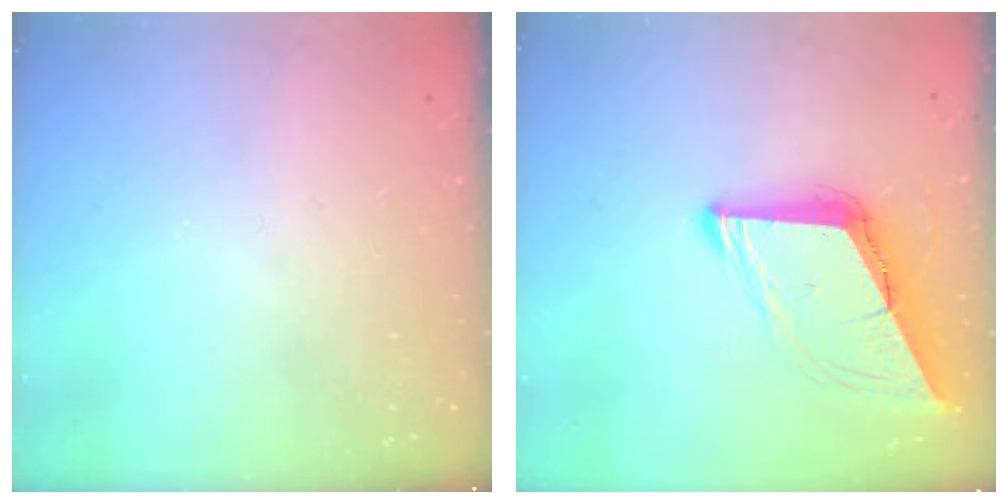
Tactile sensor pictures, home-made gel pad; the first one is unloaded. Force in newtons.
{"total": 9.5, "press": 9.4, "slide": 1.6}